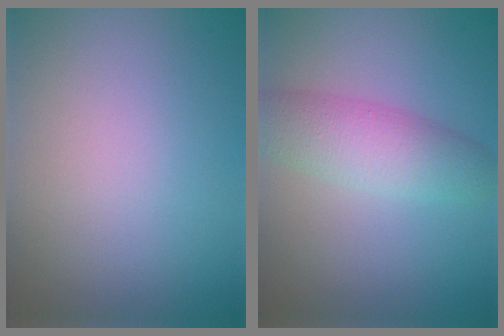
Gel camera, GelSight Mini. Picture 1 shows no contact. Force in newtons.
{"total": 4.5, "press": 4.5, "slide": 0.1}